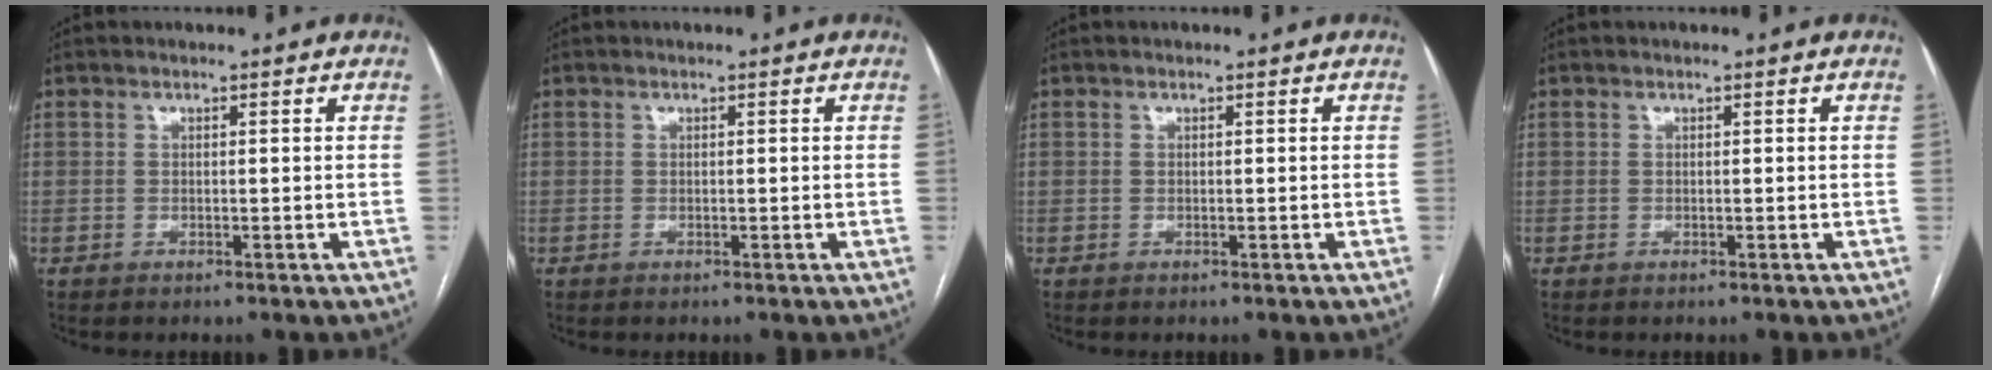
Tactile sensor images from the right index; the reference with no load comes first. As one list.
[{"total": 0.0}, {"total": 0.0}, {"total": 0.0}]